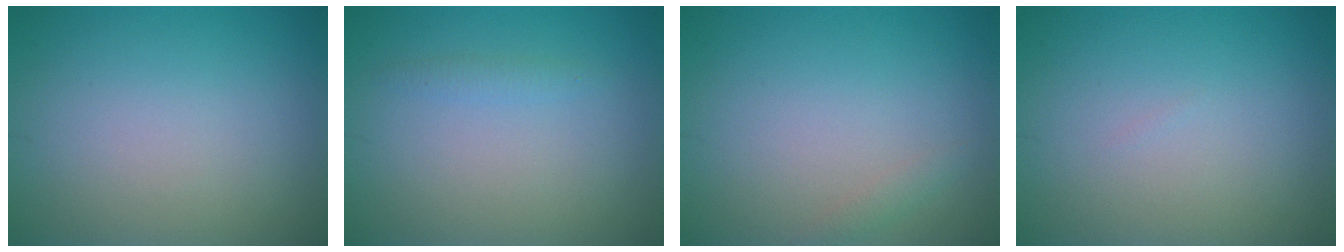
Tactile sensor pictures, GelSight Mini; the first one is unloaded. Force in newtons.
{"total": 0.9, "press": 0.9, "slide": 0.0}
{"total": 0.7, "press": 0.7, "slide": 0.0}
{"total": 0.0}